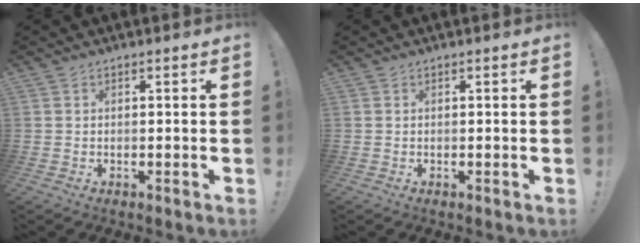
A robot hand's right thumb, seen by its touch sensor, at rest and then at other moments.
{"total": 0.0}